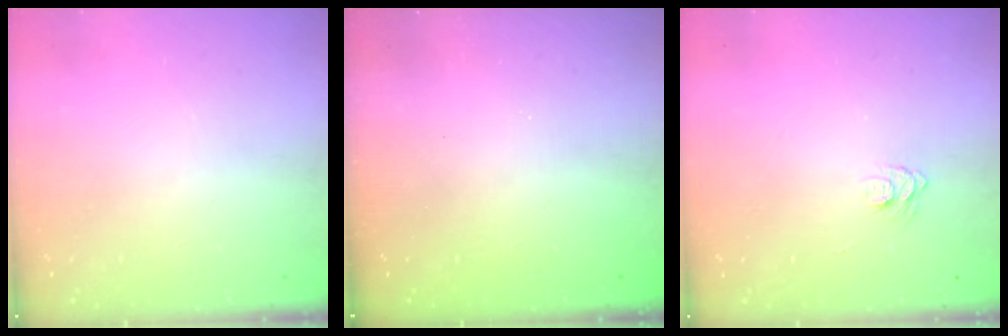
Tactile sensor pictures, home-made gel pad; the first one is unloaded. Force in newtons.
{"total": 2.5, "press": 2.4, "slide": 0.8}
{"total": 5.8, "press": 5.7, "slide": 0.7}